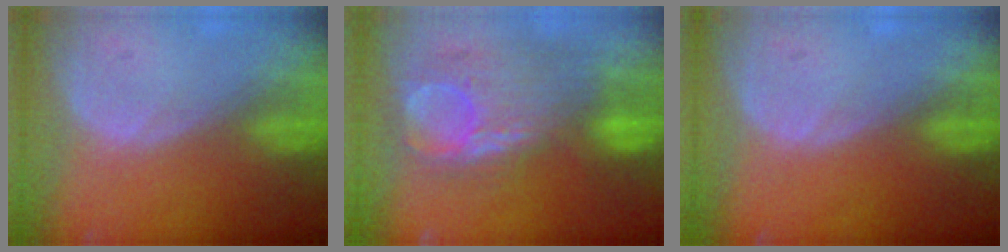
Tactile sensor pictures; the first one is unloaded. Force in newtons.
{"total": 10.2, "press": 9.8, "slide": 2.7}
{"total": 0.0}